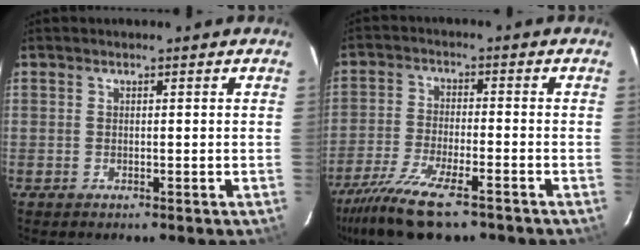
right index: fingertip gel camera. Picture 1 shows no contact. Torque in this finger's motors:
{"motor_torque": [1.32, -0.82, 0.57, 0.15]}